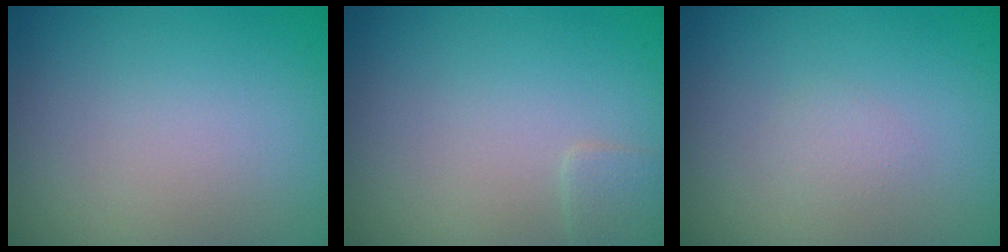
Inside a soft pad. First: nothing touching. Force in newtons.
{"total": 1.1, "press": 1.1, "slide": 0.1}
{"total": 0.6, "press": 0.6, "slide": 0.1}